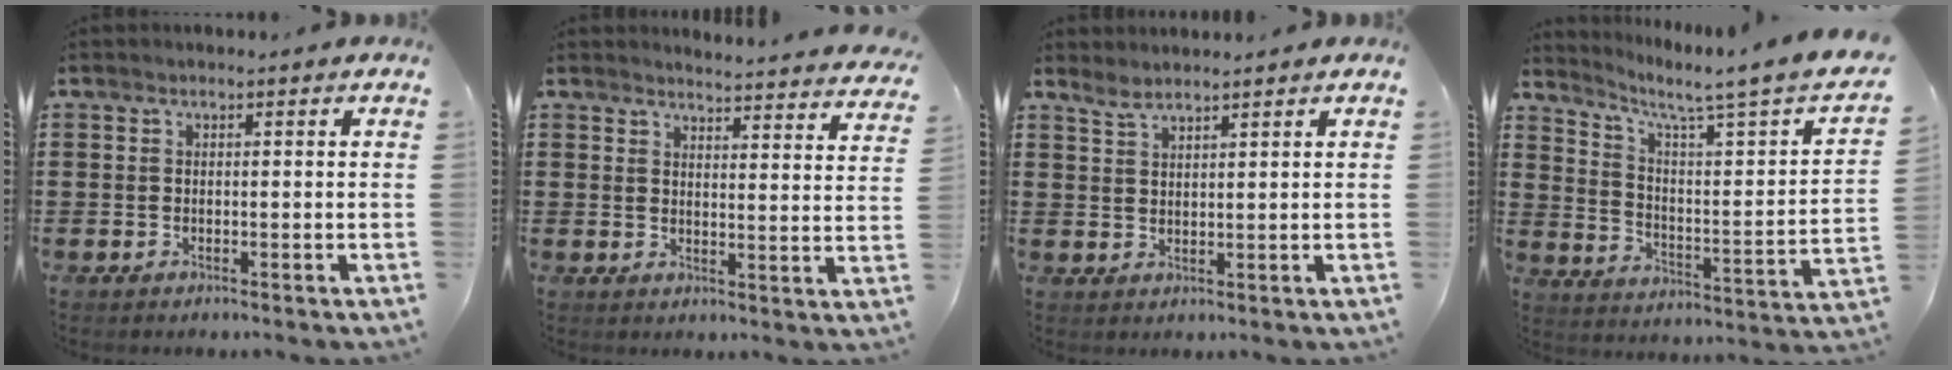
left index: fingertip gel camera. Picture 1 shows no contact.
{"total": 3.6, "force": [3.6, -0.4, 0.4], "torque": [-0.015, -0.028, 0.060]}
{"total": 2.1, "force": [2.0, 0.3, 0.4], "torque": [-0.013, 0.001, 0.039]}
{"total": 4.3, "force": [3.0, -0.7, 2.9], "torque": [-0.075, -0.043, 0.036]}